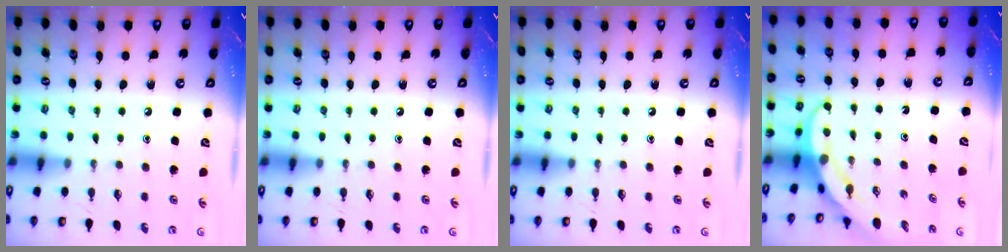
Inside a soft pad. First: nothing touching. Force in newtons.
{"total": 0.0}
{"total": 0.0}
{"total": 5.8, "press": 5.8, "slide": 0.5}